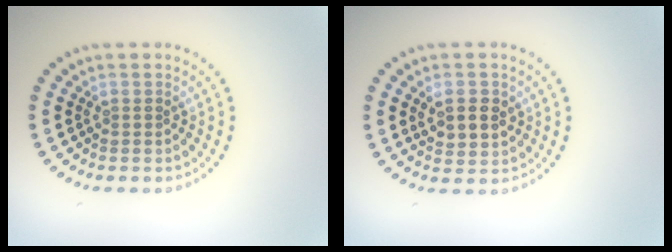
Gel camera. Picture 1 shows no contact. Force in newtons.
{"total": 3.1, "press": 3.0, "slide": 0.6}